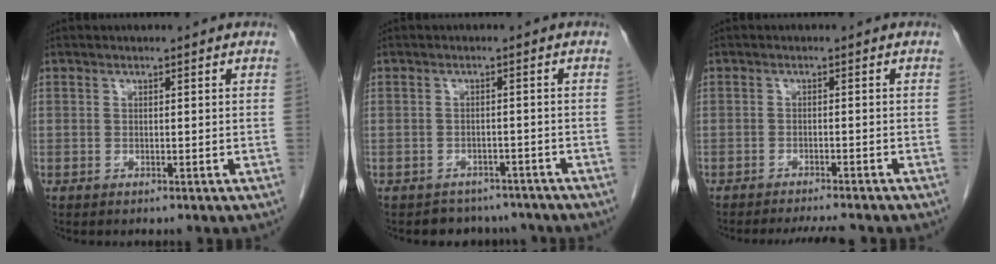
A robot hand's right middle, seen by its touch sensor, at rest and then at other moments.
{"total": 5.4, "force": [-4.7, 2.6, -0.2], "torque": [0.009, 0.012, -0.058]}
{"total": 6.3, "force": [-5.7, 0.3, 2.6], "torque": [-0.032, -0.012, -0.082]}